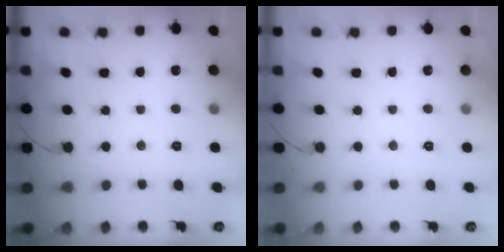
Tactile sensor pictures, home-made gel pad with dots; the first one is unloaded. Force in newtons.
{"total": 0.0}